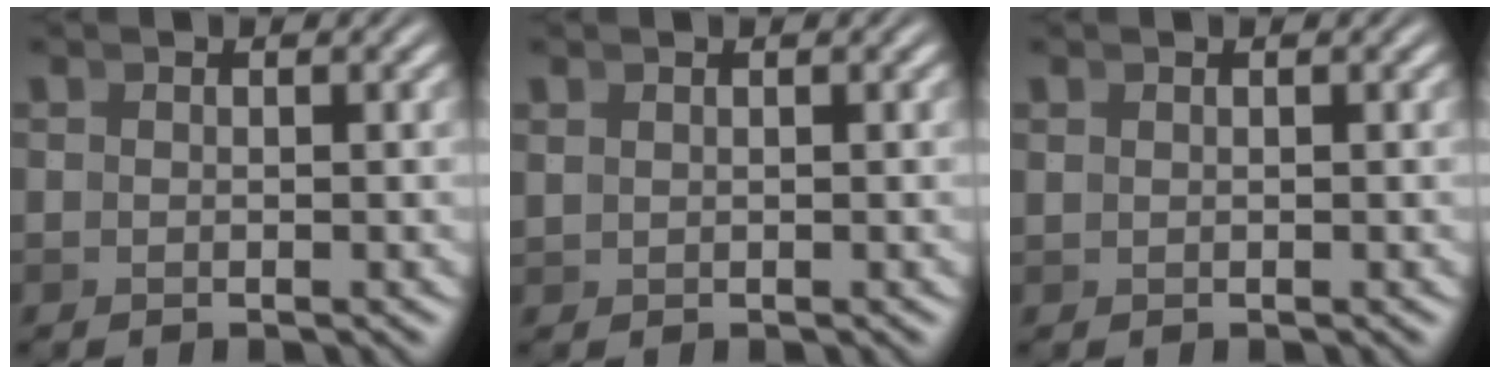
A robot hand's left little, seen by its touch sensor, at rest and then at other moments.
{"total": 0.5, "force": [0.4, 0.2, 0.2], "torque": [-0.003, 0.000, 0.014]}
{"total": 0.0}